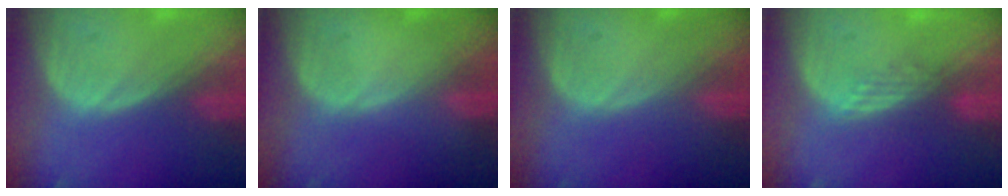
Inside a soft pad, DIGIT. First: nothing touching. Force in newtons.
{"total": 0.0}
{"total": 0.0}
{"total": 2.9, "press": 2.4, "slide": 1.6}